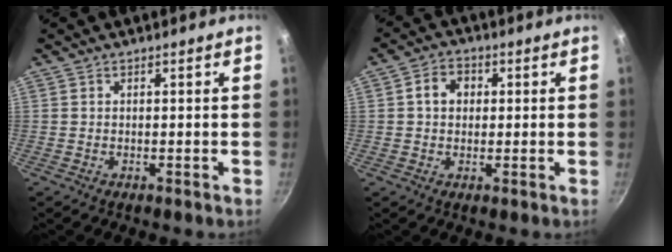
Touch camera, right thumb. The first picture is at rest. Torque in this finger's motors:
{"motor_torque": [0.04, 1.52, 0.35, -0.19, 0.01]}